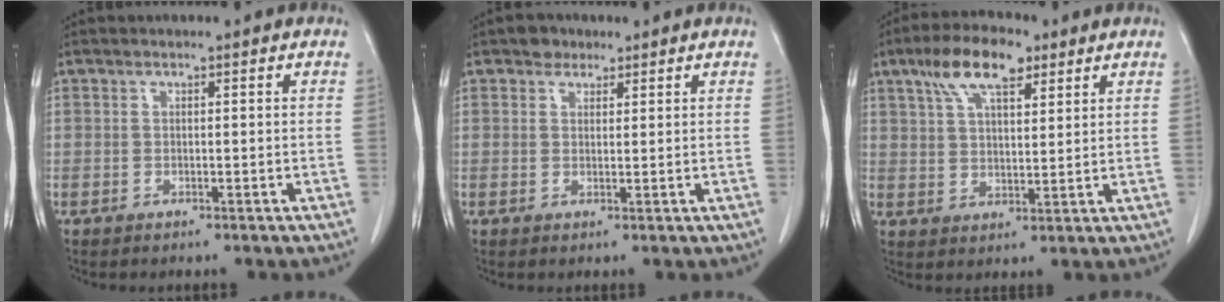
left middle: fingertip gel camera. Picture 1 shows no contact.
{"total": 2.2, "force": [1.5, 1.6, 0.5], "torque": [-0.007, 0.004, 0.023]}
{"total": 9.3, "force": [5.6, 3.3, 6.7], "torque": [-0.129, 0.018, 0.101]}